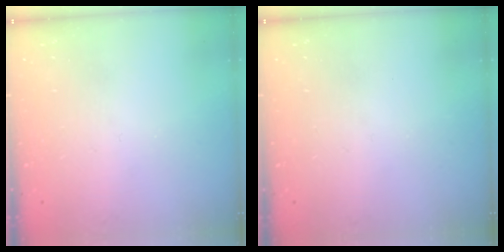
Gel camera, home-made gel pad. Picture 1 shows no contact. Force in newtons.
{"total": 0.0}